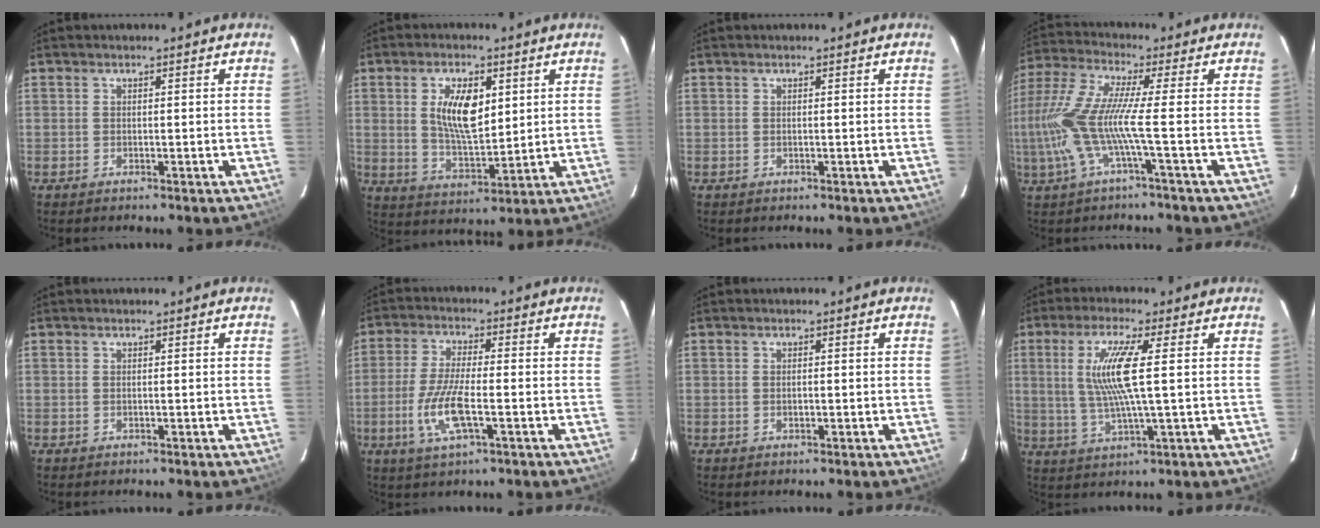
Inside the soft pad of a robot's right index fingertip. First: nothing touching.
{"total": 9.9, "force": [2.8, 4.6, 8.3], "torque": [-0.156, 0.002, 0.058]}
{"total": 0.0}
{"total": 11.6, "force": [-2.9, -0.5, 11.2], "torque": [-0.227, -0.007, -0.057]}
{"total": 0.0}
{"total": 9.3, "force": [-2.9, 2.1, 8.6], "torque": [-0.181, -0.009, -0.058]}
{"total": 0.7, "force": [-0.2, 0.4, 0.6], "torque": [-0.011, 0.002, -0.002]}
{"total": 9.6, "force": [1.5, 0.1, 9.5], "torque": [-0.188, -0.005, 0.033]}